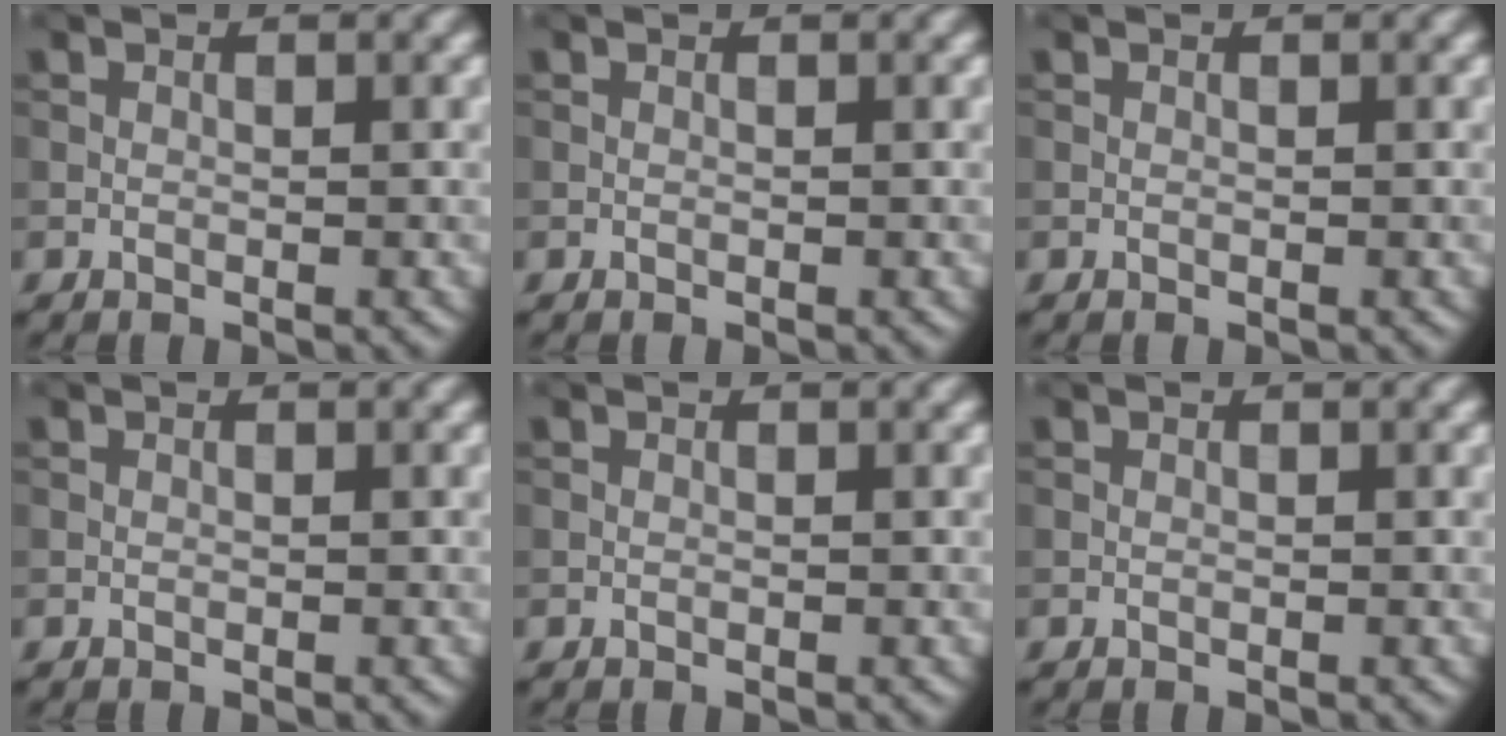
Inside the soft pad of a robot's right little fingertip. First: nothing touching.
{"total": 0.0}
{"total": 0.0}
{"total": 0.0}
{"total": 0.0}
{"total": 0.0}